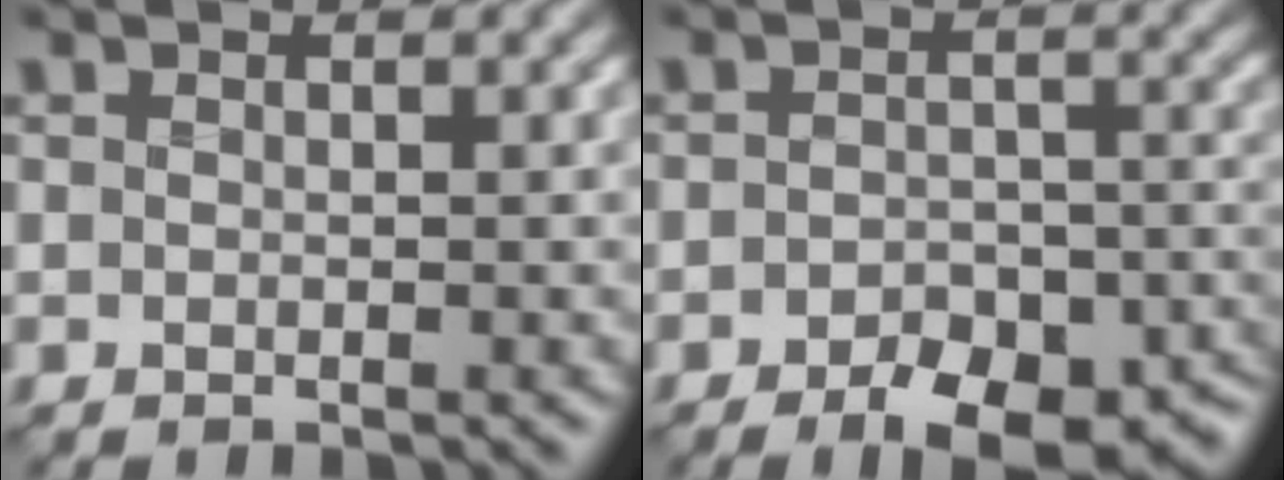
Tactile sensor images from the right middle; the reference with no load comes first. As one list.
[{"total": 8.1, "force": [-5.0, 3.9, 5.0], "torque": [-0.064, -0.015, -0.069]}]